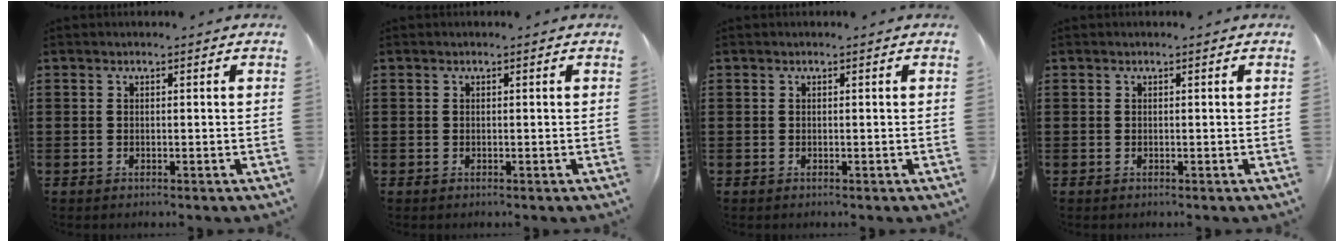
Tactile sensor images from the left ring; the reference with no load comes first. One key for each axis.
{"total": 0.0}
{"total": 0.0}
{"total": 0.0}